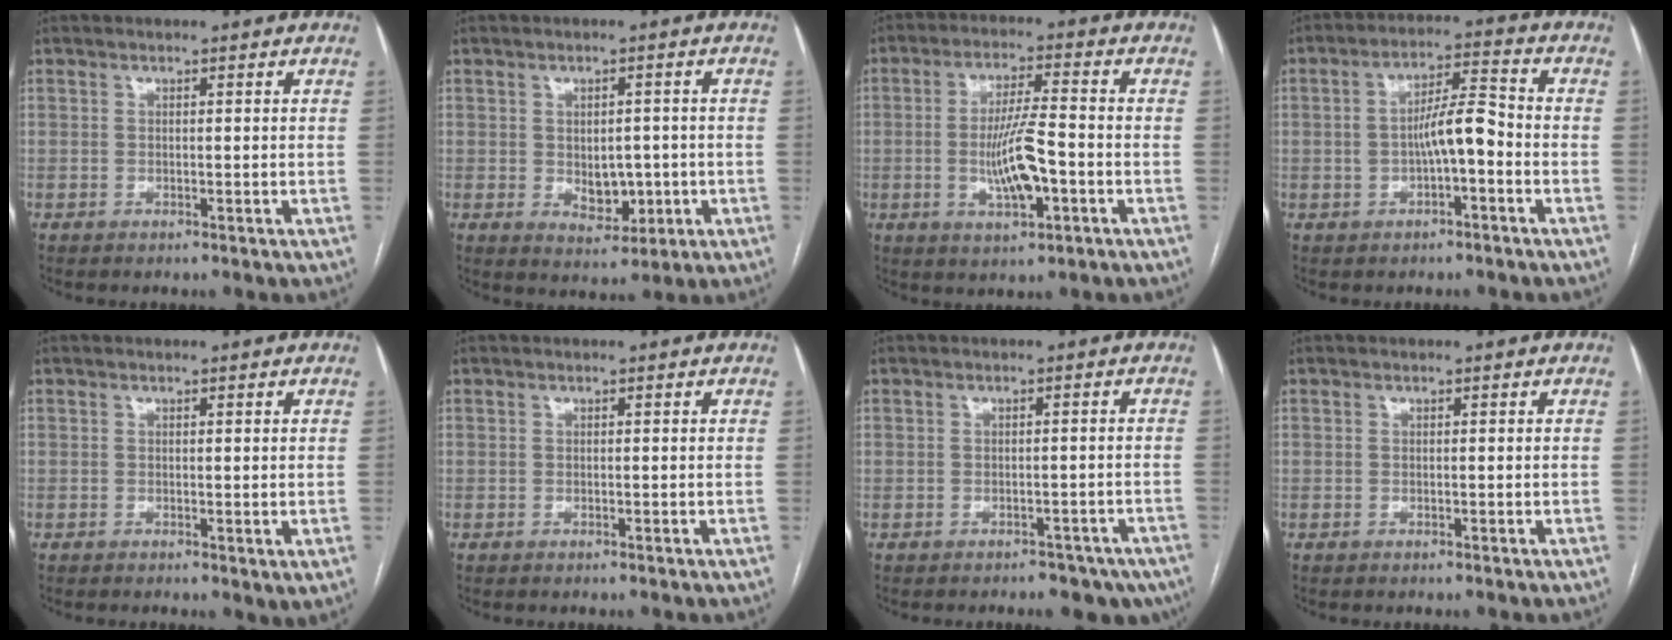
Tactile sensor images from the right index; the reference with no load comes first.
{"total": 5.4, "force": [-0.7, 3.5, 4.1], "torque": [-0.055, 0.000, 0.002]}
{"total": 8.6, "force": [-2.1, 1.5, 8.2], "torque": [-0.159, 0.000, -0.036]}
{"total": 6.8, "force": [-1.3, 1.8, 6.5], "torque": [-0.116, 0.025, -0.020]}
{"total": 1.6, "force": [0.2, 0.6, 1.5], "torque": [-0.027, -0.008, 0.005]}
{"total": 0.0}
{"total": 8.2, "force": [-6.1, 4.7, 3.0], "torque": [-0.021, 0.009, -0.066]}
{"total": 0.0}